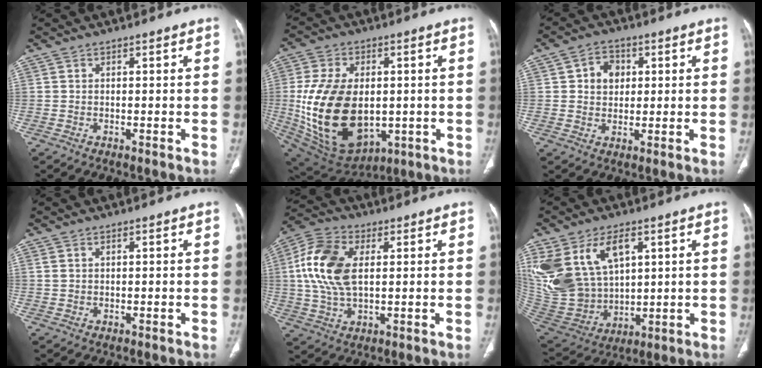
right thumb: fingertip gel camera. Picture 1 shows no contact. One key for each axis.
{"total": 23.1, "fx": -1.5, "fy": 14.7, "fz": 17.7, "tx": -0.328, "ty": -0.012, "tz": 0.008}
{"total": 5.6, "fx": 1.4, "fy": 4.6, "fz": 3.0, "tx": -0.021, "ty": 0.000, "tz": 0.021}
{"total": 1.4, "fx": 0.6, "fy": 0.9, "fz": 0.9, "tx": -0.027, "ty": 0.009, "tz": 0.021}
{"total": 13.5, "fx": 2.4, "fy": 7.7, "fz": 10.9, "tx": -0.233, "ty": 0.009, "tz": 0.044}
{"total": 20.2, "fx": 7.5, "fy": 12.9, "fz": 13.6, "tx": -0.277, "ty": -0.021, "tz": 0.167}